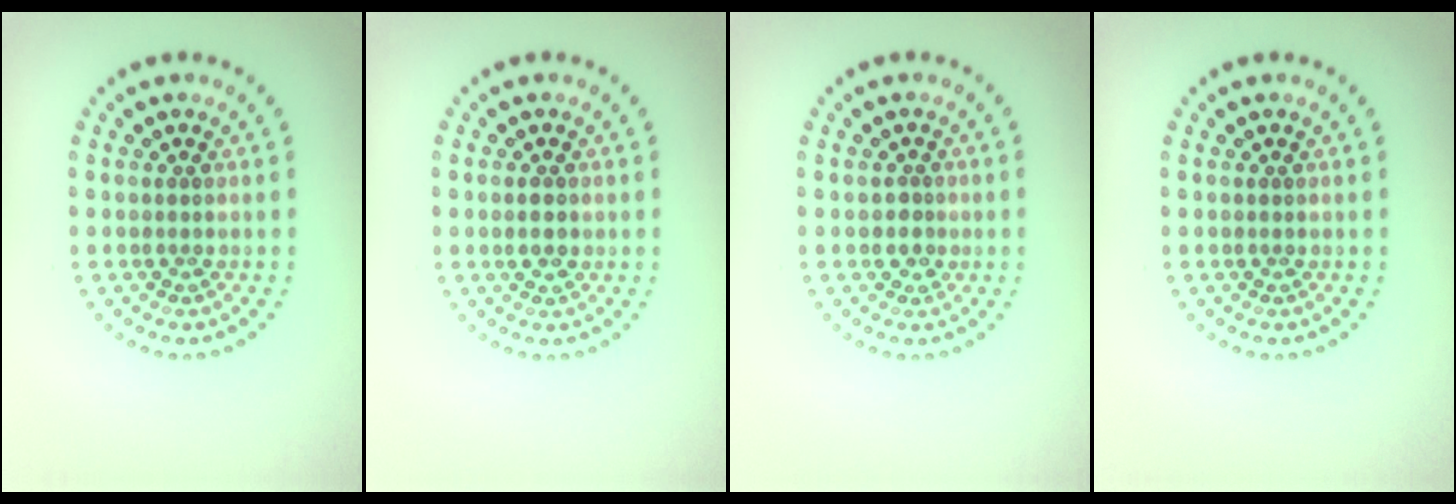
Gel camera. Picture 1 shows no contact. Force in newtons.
{"total": 1.1, "press": 1.1, "slide": 0.1}
{"total": 1.5, "press": 1.1, "slide": 0.9}
{"total": 0.0}